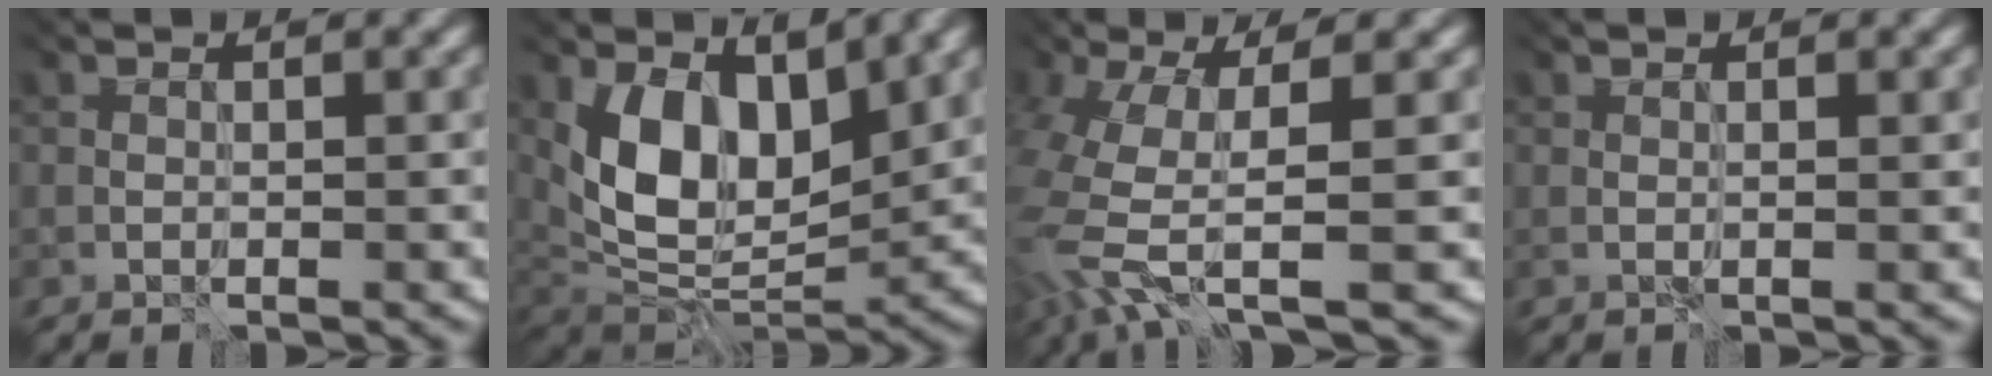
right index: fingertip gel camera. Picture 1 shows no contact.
{"total": 8.1, "force": [2.1, 5.1, 6.0], "torque": [-0.101, -0.020, 0.054]}
{"total": 9.0, "force": [-3.4, 3.4, 7.6], "torque": [-0.195, -0.026, -0.040]}
{"total": 1.2, "force": [0.8, 0.5, 0.8], "torque": [-0.003, 0.012, 0.006]}